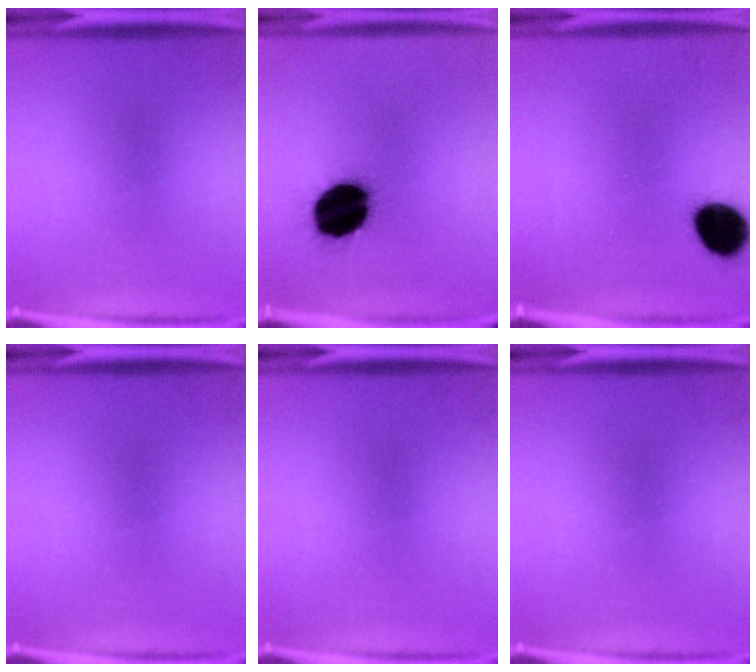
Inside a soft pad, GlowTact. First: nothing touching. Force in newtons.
{"total": 18.7}
{"total": 9.2}
{"total": 0.0}
{"total": 0.0}
{"total": 0.0}